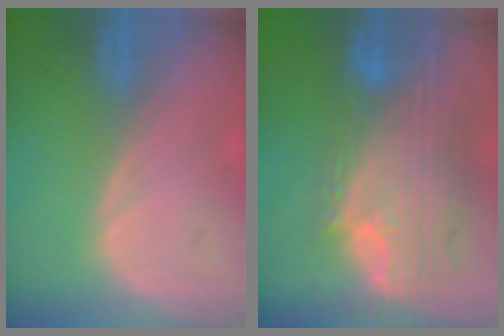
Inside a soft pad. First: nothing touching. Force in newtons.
{"total": 12.0, "press": 10.1, "slide": 6.4}